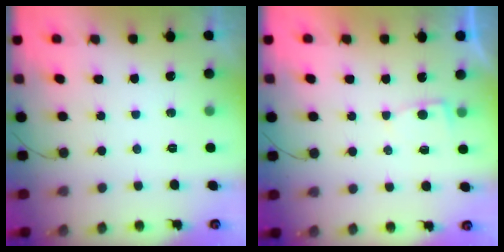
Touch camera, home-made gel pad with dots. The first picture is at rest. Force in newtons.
{"total": 2.2, "press": 2.2, "slide": 0.3}